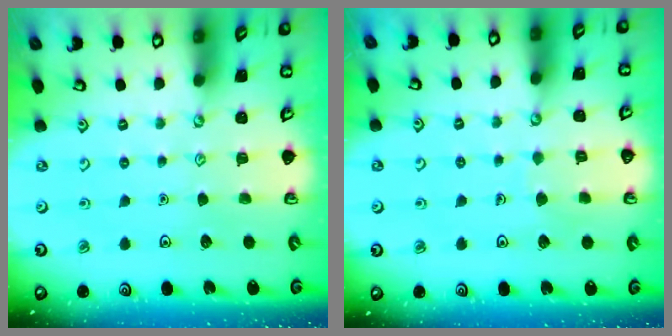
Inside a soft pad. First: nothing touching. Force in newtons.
{"total": 3.1, "press": 3.0, "slide": 0.3}